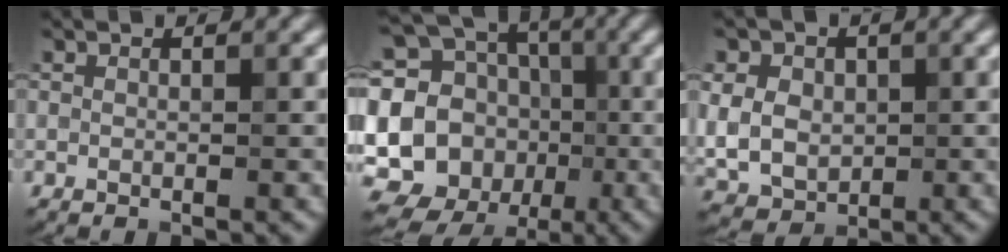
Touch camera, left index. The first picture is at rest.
{"total": 16.6, "force": [0.0, 14.8, 7.6], "torque": [-0.193, 0.031, -0.018]}
{"total": 9.8, "force": [1.5, 8.0, 5.5], "torque": [-0.101, 0.029, 0.005]}